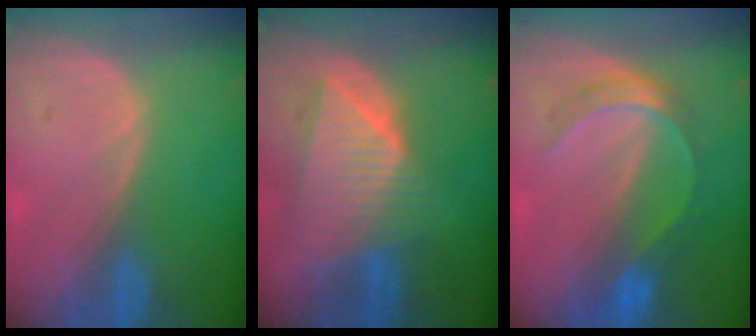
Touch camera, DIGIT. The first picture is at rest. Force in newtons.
{"total": 9.0, "press": 8.0, "slide": 4.2}
{"total": 6.4, "press": 5.5, "slide": 3.2}